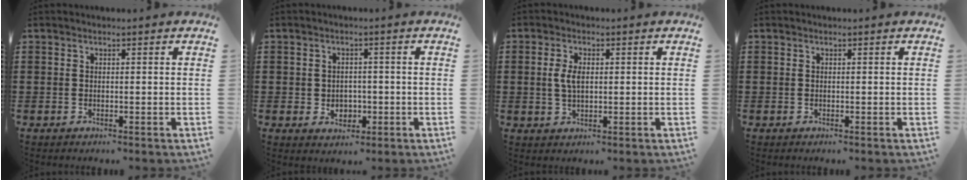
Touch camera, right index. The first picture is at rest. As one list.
[{"total": 2.6, "force": [-0.3, 2.3, 1.1], "torque": [-0.021, 0.001, -0.012]}, {"total": 3.6, "force": [0.4, 1.8, 3.0], "torque": [-0.069, 0.005, 0.004]}, {"total": 0.0}]